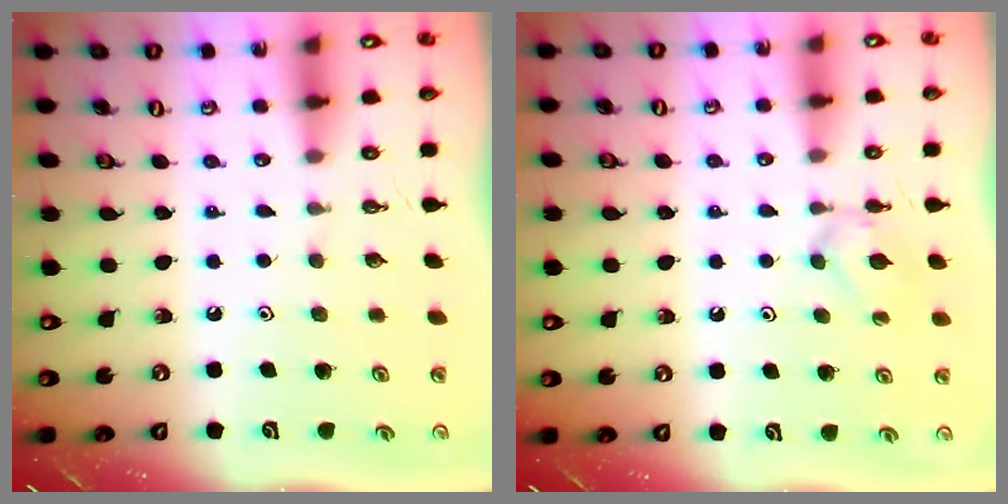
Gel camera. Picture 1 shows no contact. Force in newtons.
{"total": 4.2, "press": 4.2, "slide": 0.5}